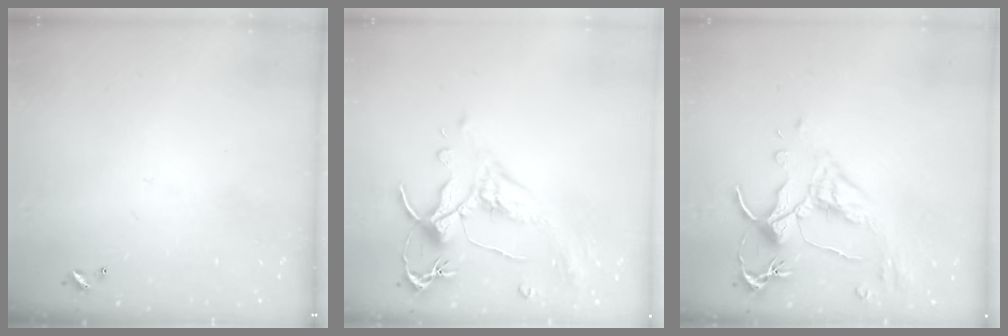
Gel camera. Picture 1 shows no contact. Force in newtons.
{"total": 1.6, "press": 1.1, "slide": 1.2}
{"total": 2.5, "press": 2.1, "slide": 1.4}